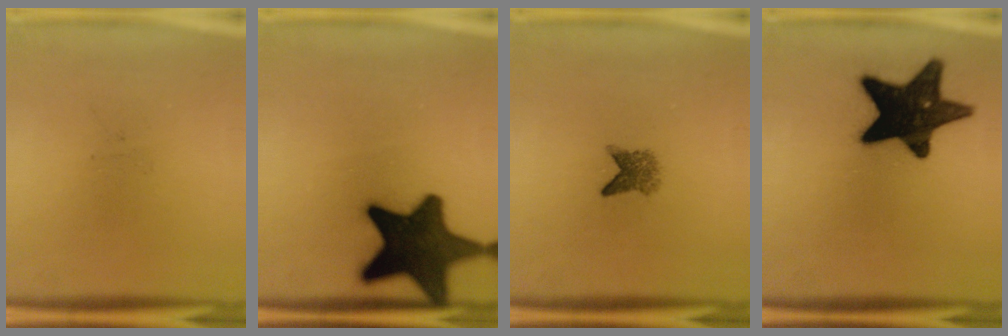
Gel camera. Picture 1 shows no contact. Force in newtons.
{"total": 17.6}
{"total": 2.7}
{"total": 17.2}